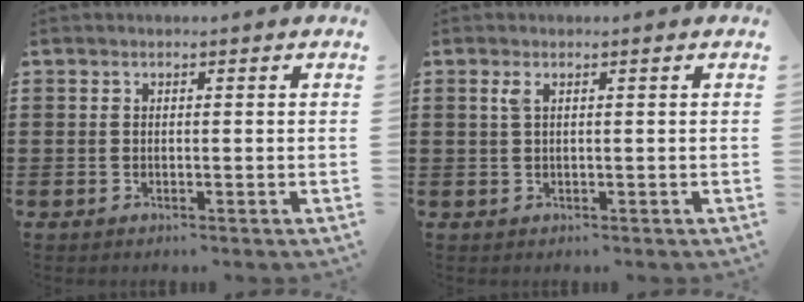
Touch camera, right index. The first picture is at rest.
{"total": 1.5, "force": [0.6, 0.2, 1.4], "torque": [-0.031, 0.002, 0.009]}